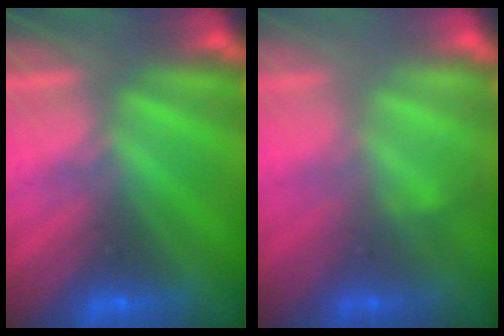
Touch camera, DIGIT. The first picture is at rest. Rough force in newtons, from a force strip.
{"total": 2.5}